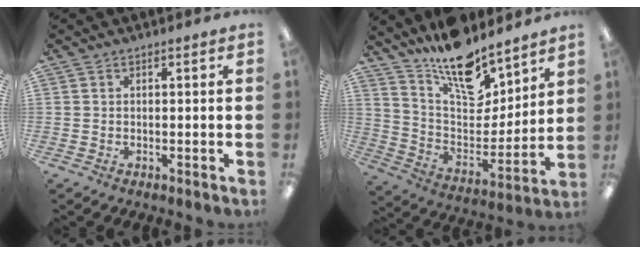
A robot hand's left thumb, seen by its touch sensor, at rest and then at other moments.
{"total": 16.7, "force": [13.6, 6.6, 7.1], "torque": [-0.124, -0.105, 0.241]}